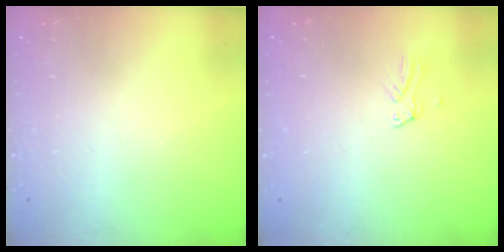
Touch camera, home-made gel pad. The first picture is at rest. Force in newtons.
{"total": 0.0}